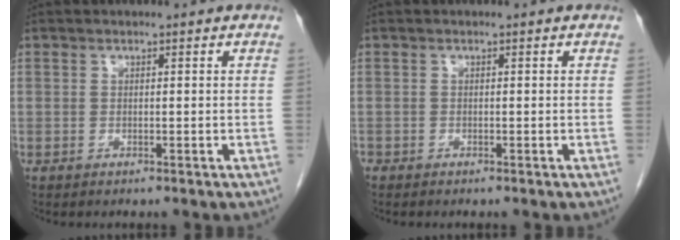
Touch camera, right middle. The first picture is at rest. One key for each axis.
{"total": 0.0}